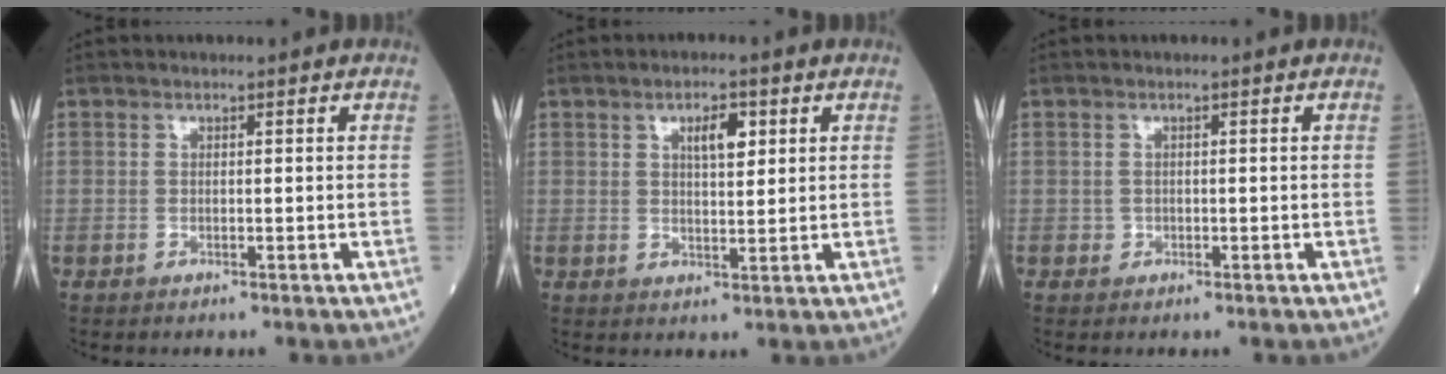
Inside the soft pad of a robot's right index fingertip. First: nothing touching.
{"total": 4.0, "force": [1.8, 1.3, 3.4], "torque": [-0.055, 0.001, 0.028]}
{"total": 0.6, "force": [-0.1, 0.6, 0.1], "torque": [0.002, 0.004, -0.002]}